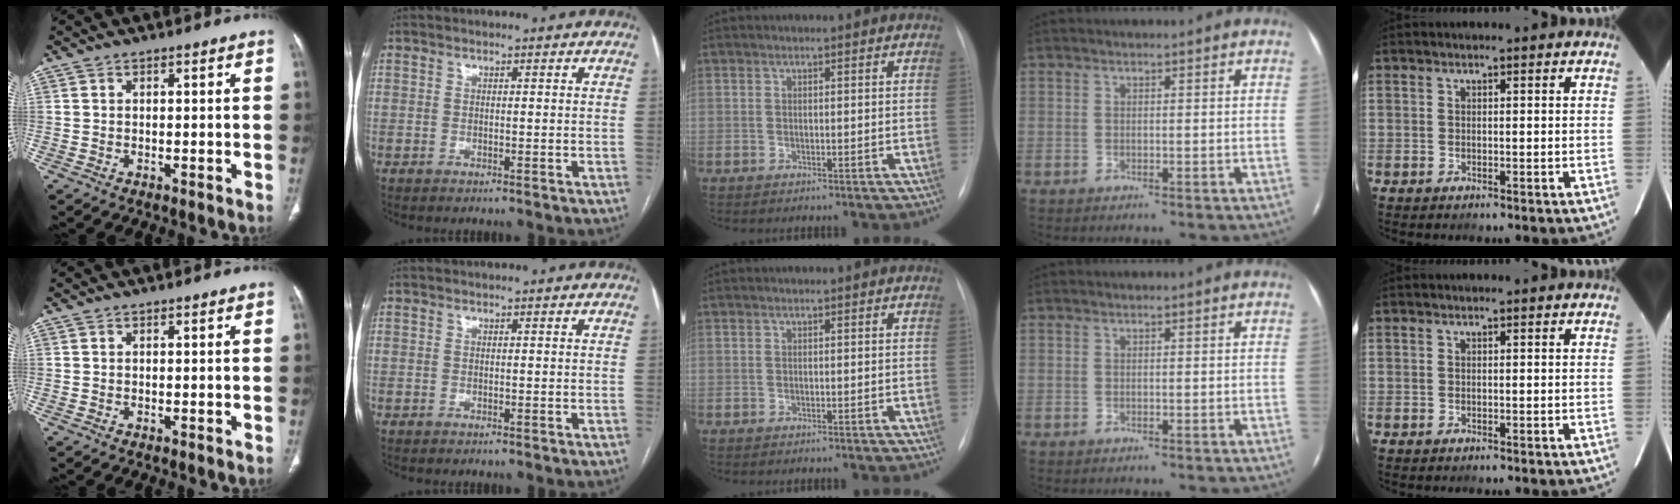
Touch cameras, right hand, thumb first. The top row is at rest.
{}